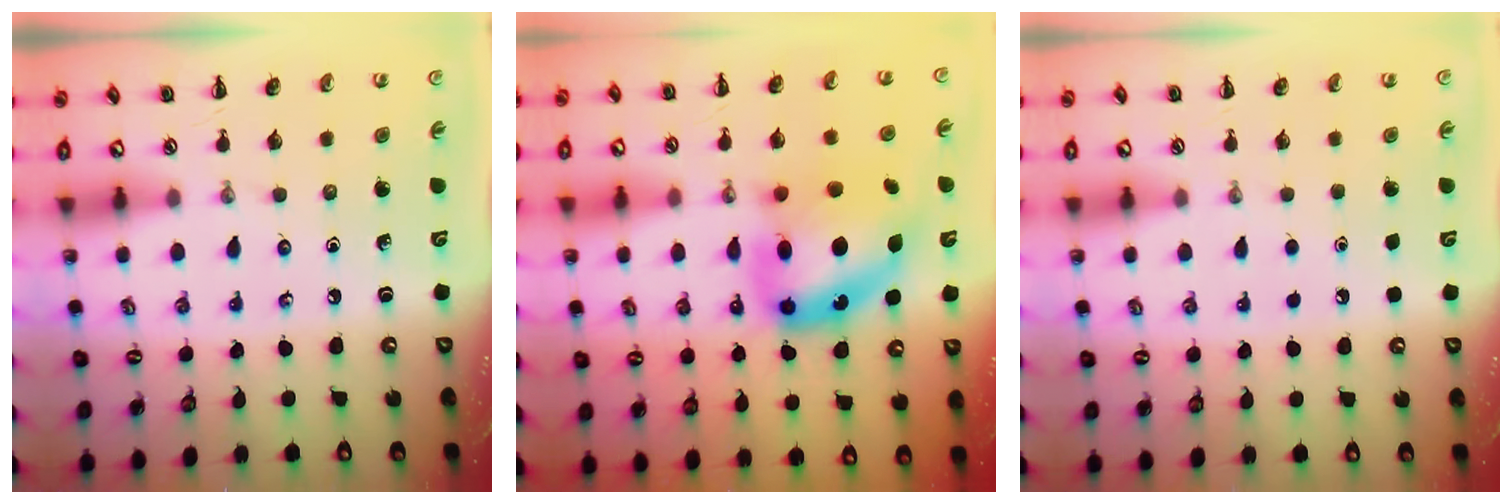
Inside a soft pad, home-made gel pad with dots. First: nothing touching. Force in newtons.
{"total": 16.0, "press": 15.5, "slide": 3.9}
{"total": 1.7, "press": 1.7, "slide": 0.1}